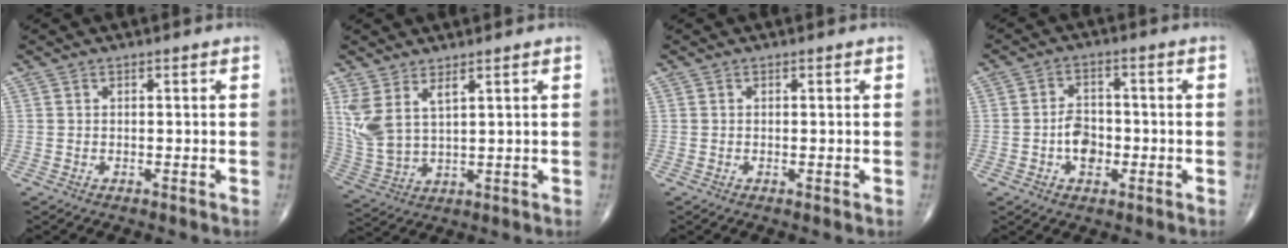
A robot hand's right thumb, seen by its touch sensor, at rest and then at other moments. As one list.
[{"total": 8.1, "force": [3.9, 3.3, 6.2], "torque": [-0.141, -0.019, 0.092]}, {"total": 0.6, "force": [-0.1, 0.1, 0.5], "torque": [-0.008, -0.002, -0.003]}, {"total": 5.9, "force": [-1.4, 4.0, 4.0], "torque": [-0.046, 0.015, -0.028]}]